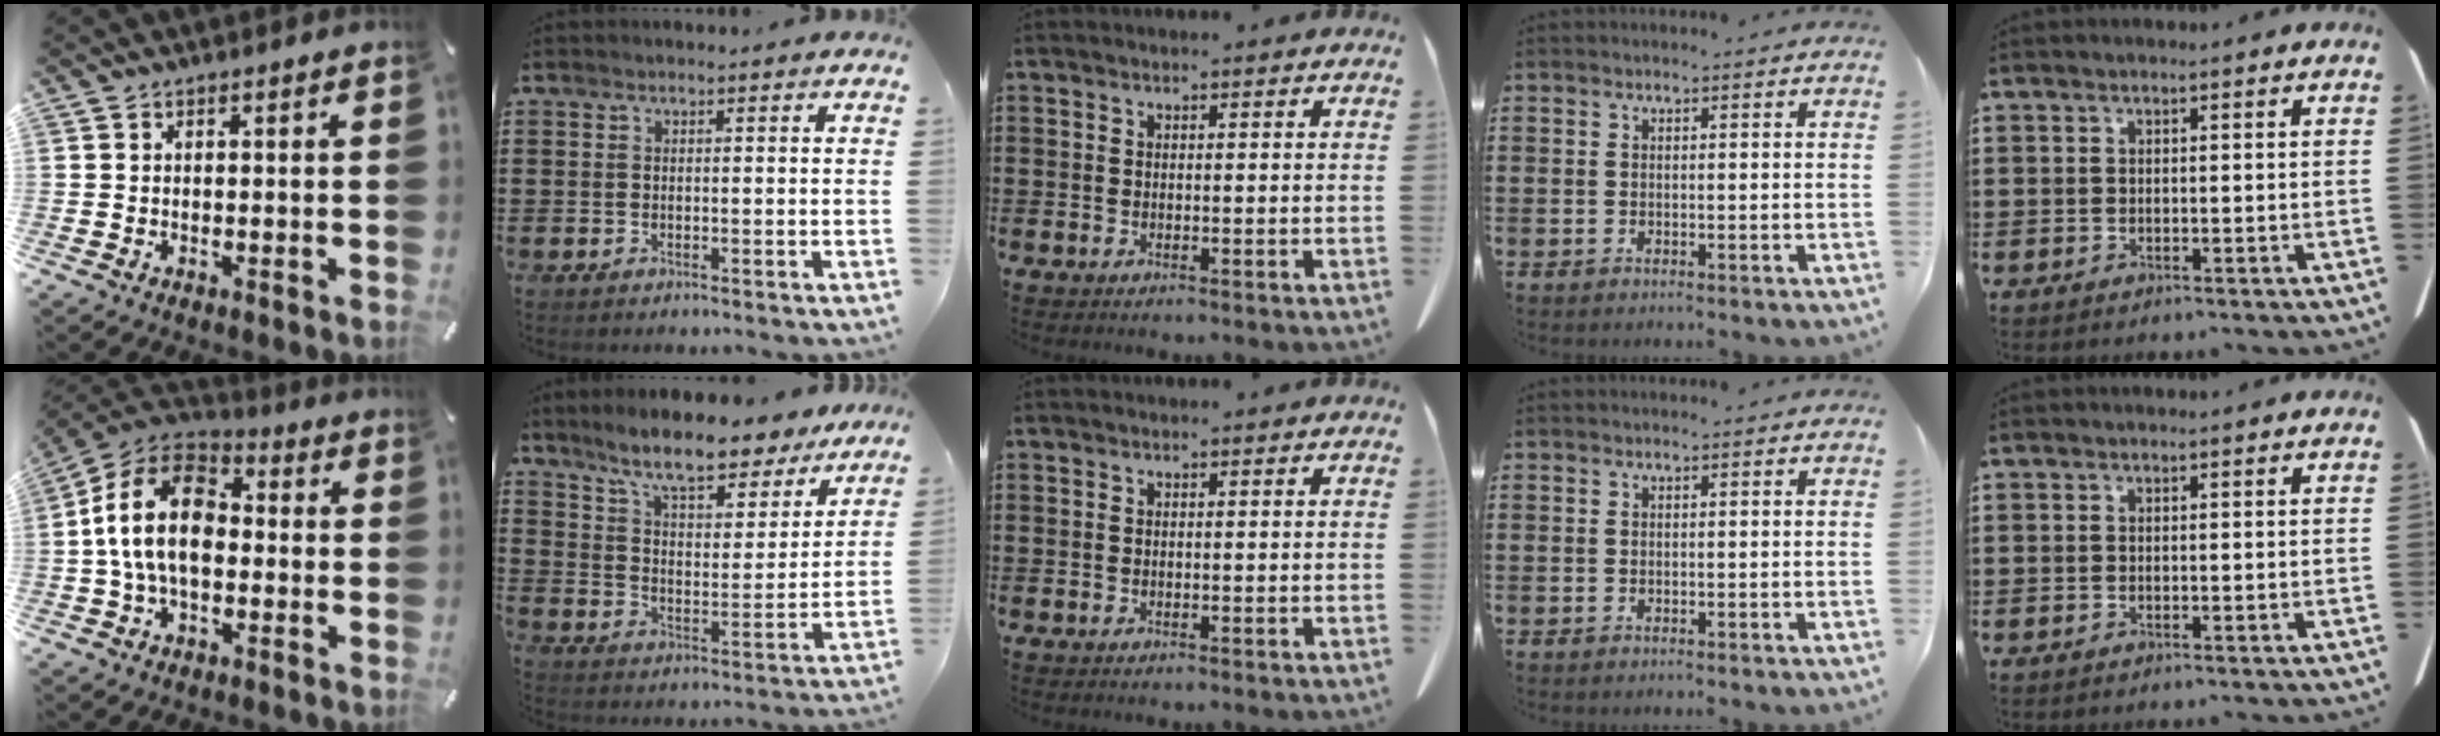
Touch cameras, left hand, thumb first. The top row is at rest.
{"thumb": {"total": 15.8, "force": [-0.9, 10.5, 11.8], "torque": [-0.246, 0.021, -0.019]}, "index": {"total": 9.1, "force": [7.9, 1.0, 4.4], "torque": [-0.105, -0.042, 0.135]}}